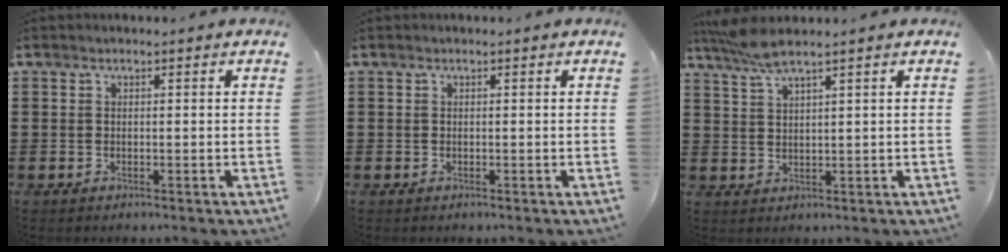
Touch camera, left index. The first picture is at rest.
{"total": 0.0}
{"total": 4.5, "force": [3.5, 0.2, 2.9], "torque": [-0.066, -0.003, 0.063]}